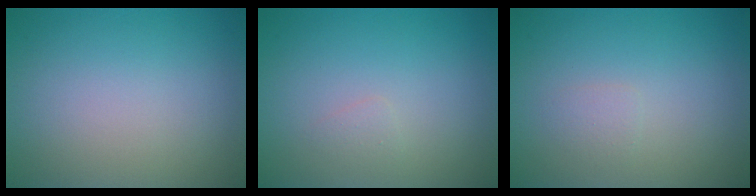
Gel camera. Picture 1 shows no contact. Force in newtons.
{"total": 0.7, "press": 0.7, "slide": 0.0}
{"total": 0.9, "press": 0.9, "slide": 0.0}